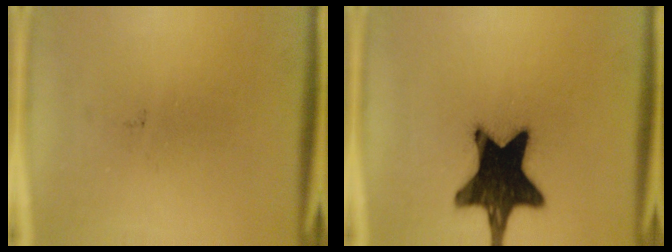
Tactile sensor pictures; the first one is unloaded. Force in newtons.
{"total": 19.6}